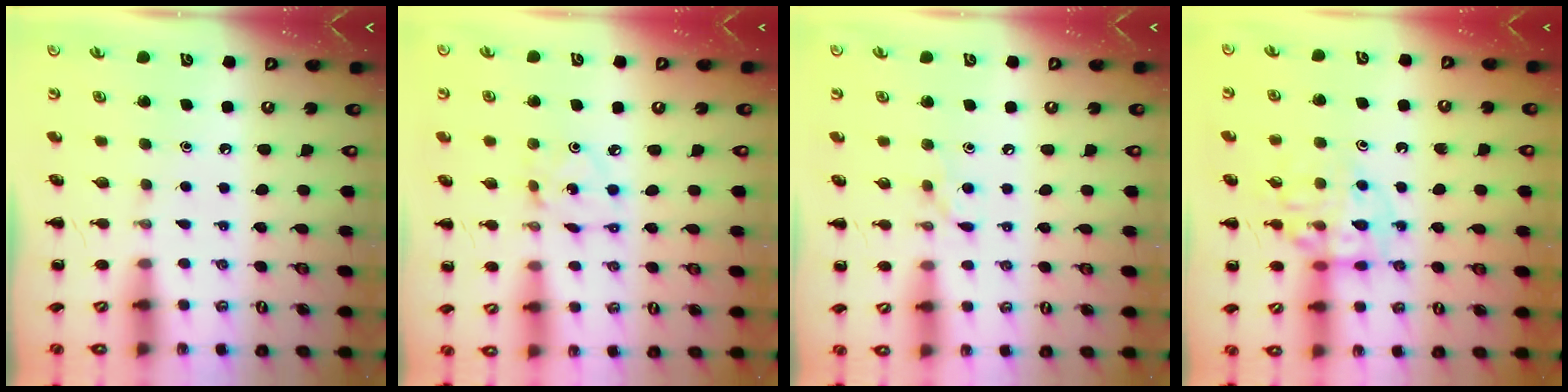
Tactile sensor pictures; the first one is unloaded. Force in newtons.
{"total": 2.2, "press": 2.1, "slide": 0.5}
{"total": 5.4, "press": 5.1, "slide": 2.0}
{"total": 12.3, "press": 12.2, "slide": 1.3}